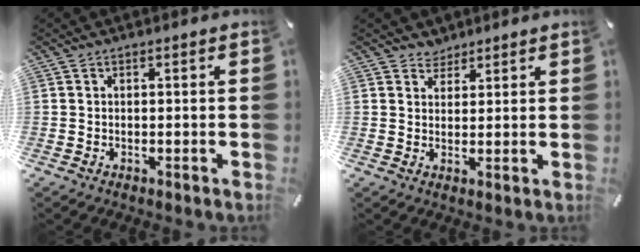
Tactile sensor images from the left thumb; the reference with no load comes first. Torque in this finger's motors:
{"motor_torque": [0.08, 0.01, 0.00, -0.08, 0.00]}